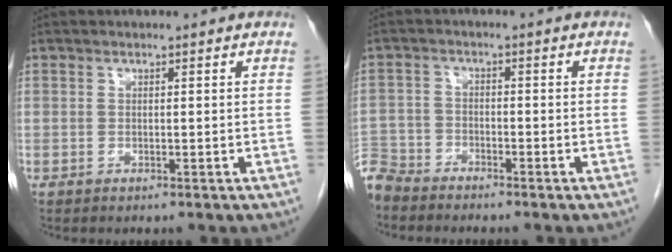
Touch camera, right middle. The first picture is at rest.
{"total": 5.8, "force": [-5.5, 1.9, 0.3], "torque": [-0.002, -0.009, -0.111]}